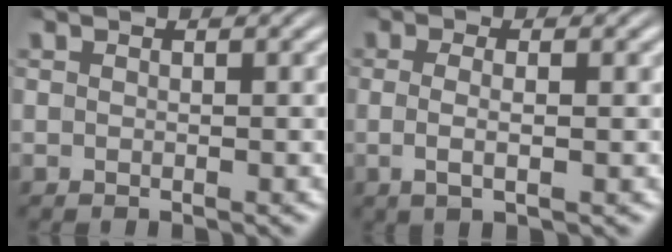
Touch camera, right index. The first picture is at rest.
{"total": 2.4, "force": [-0.3, 0.5, 2.4], "torque": [-0.053, -0.011, 0.001]}